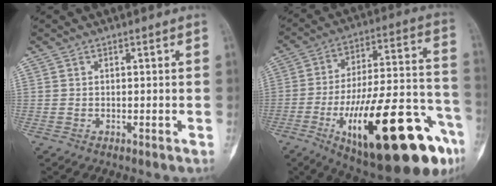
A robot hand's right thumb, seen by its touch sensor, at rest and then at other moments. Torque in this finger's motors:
{"motor_torque": [1.00, 1.44, 2.11, -0.66, 0.24]}